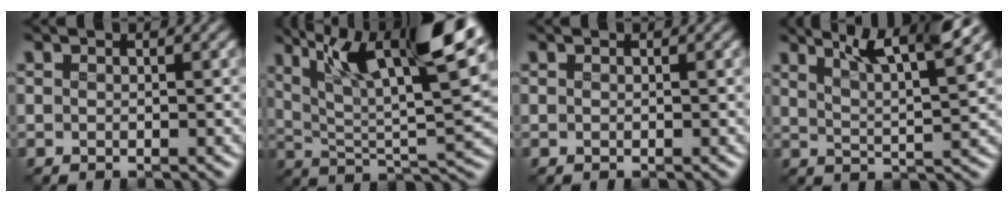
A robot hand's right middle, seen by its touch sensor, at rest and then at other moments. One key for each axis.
{"total": 13.2, "fx": 7.1, "fy": 3.7, "fz": 10.5, "tx": -0.184, "ty": 0.003, "tz": 0.122}
{"total": 0.0}
{"total": 6.7, "fx": 4.8, "fy": 1.2, "fz": 4.6, "tx": -0.072, "ty": 0.013, "tz": 0.068}